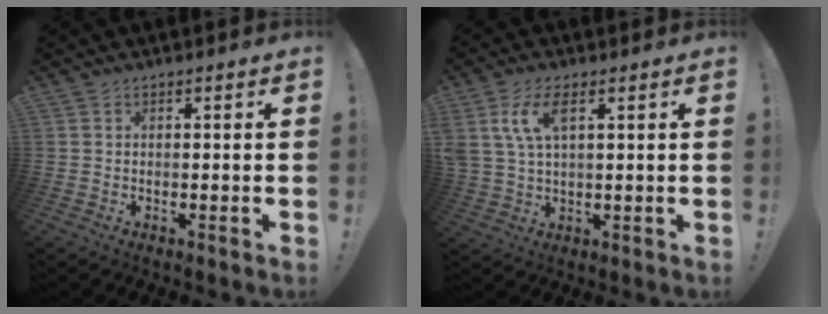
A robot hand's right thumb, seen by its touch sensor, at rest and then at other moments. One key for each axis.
{"total": 9.0, "fx": 3.6, "fy": 4.2, "fz": 7.1, "tx": -0.151, "ty": -0.005, "tz": 0.064}